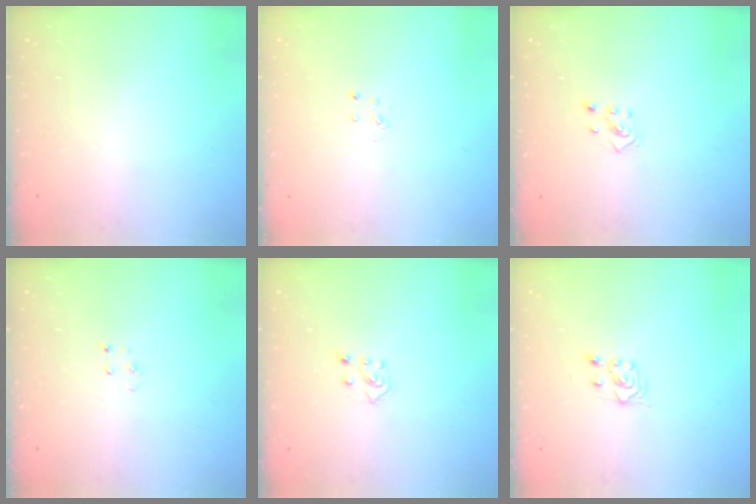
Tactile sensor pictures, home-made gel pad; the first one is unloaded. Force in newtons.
{"total": 3.1, "press": 3.1, "slide": 0.2}
{"total": 2.6, "press": 2.5, "slide": 0.6}
{"total": 2.8, "press": 2.8, "slide": 0.3}
{"total": 4.9, "press": 4.8, "slide": 0.8}
{"total": 3.7, "press": 3.6, "slide": 1.0}